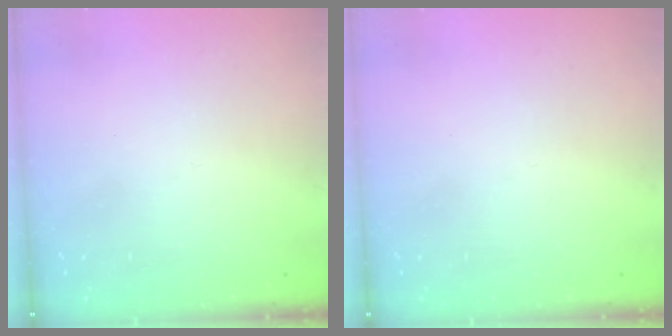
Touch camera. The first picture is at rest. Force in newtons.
{"total": 0.0}